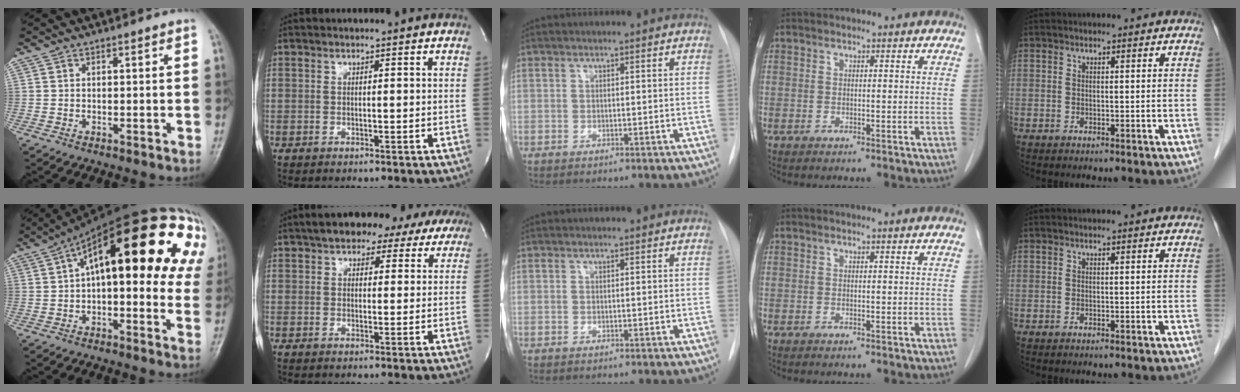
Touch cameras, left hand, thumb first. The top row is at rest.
{"thumb": {"total": 27.9, "force": [7.7, 11.7, 24.2], "torque": [-0.321, 0.061, 0.102]}, "index": {"total": 11.3, "force": [8.2, 5.3, 5.7], "torque": [-0.063, 0.033, 0.100]}}